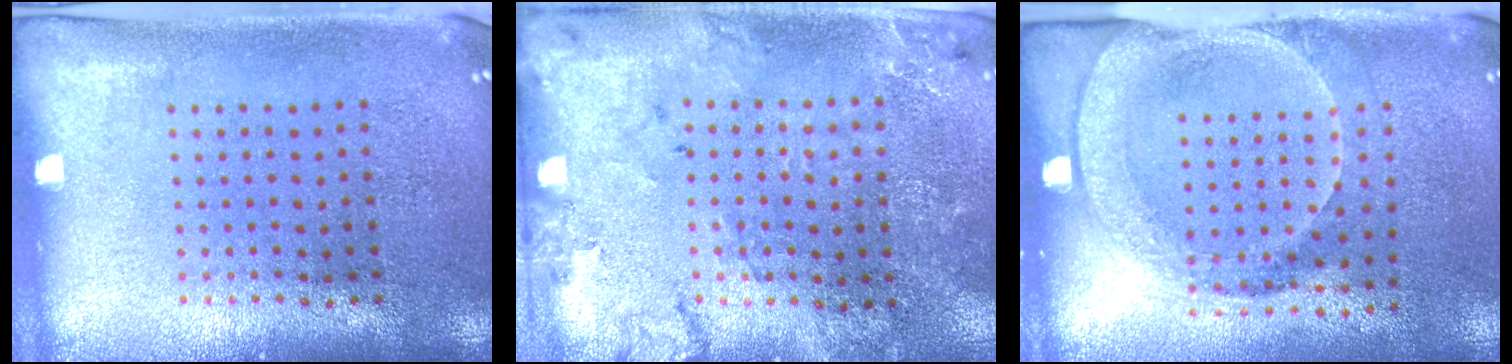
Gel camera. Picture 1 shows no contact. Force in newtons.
{"total": 1.8, "press": 1.7, "slide": 0.5}
{"total": 1.8, "press": 1.5, "slide": 1.1}